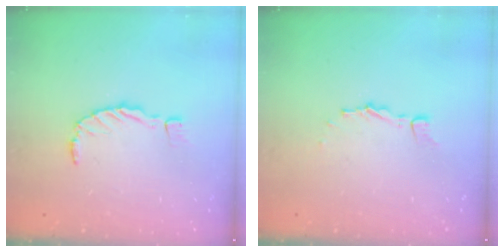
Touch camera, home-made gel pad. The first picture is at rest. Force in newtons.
{"total": 3.3, "press": 3.3, "slide": 0.4}